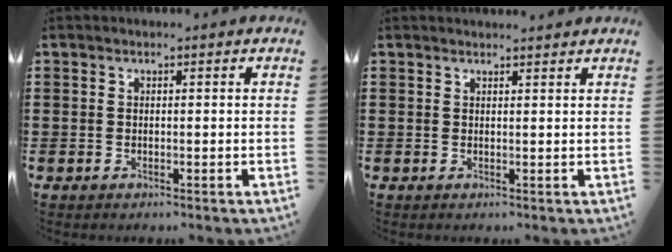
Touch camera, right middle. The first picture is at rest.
{"total": 1.2, "force": [1.2, -0.1, 0.2], "torque": [0.002, -0.004, 0.020]}